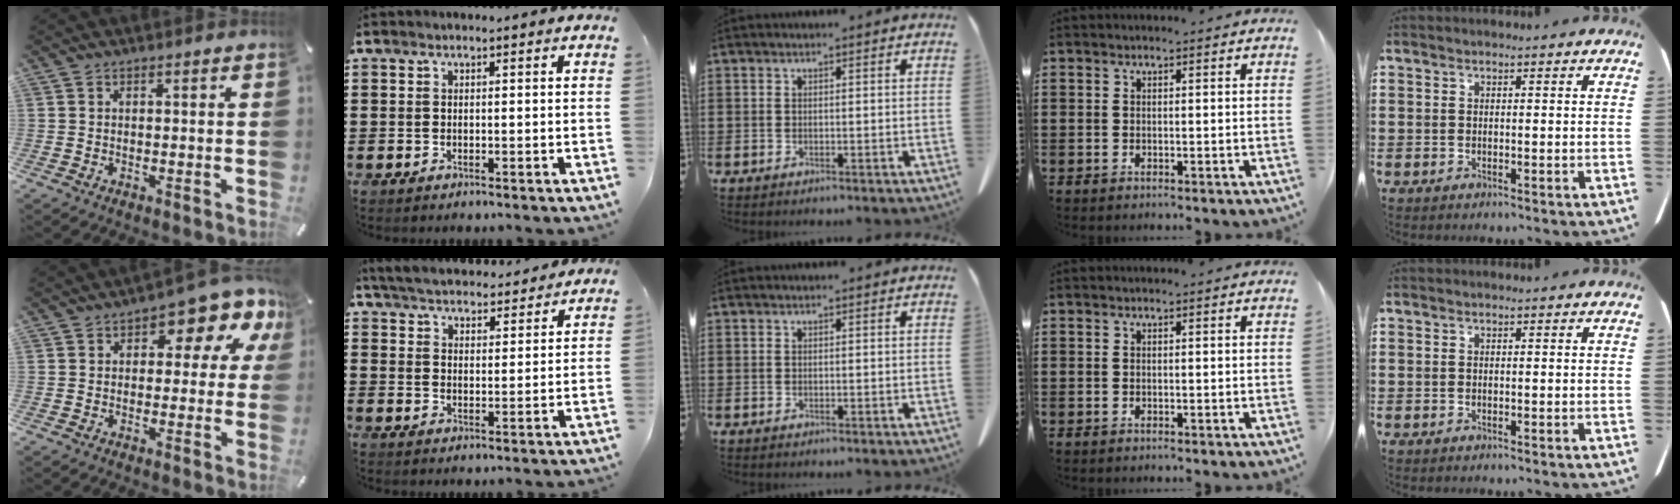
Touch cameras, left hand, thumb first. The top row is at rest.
{"thumb": {"total": 10.8, "force": [5.8, 5.1, 7.5], "torque": [-0.085, -0.047, 0.095]}, "index": {"total": 5.0, "force": [4.8, 0.7, 1.0], "torque": [-0.040, -0.022, 0.086]}}